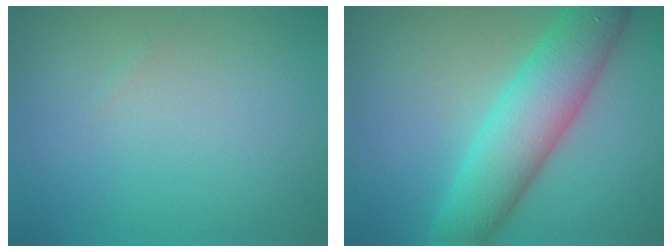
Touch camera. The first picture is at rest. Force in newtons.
{"total": 6.5, "press": 6.5, "slide": 0.3}